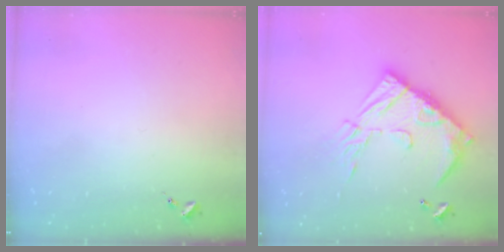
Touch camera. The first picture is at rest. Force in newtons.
{"total": 19.1, "press": 19.0, "slide": 1.8}